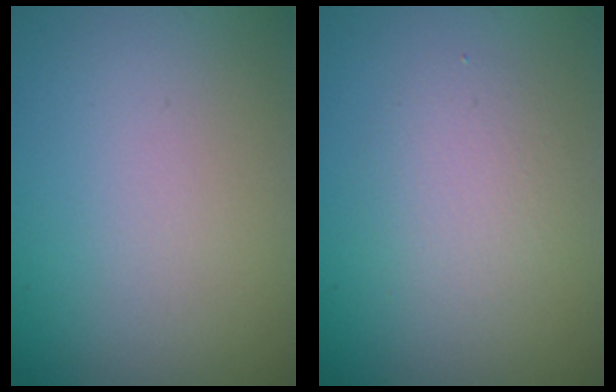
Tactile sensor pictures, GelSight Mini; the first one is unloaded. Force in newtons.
{"total": 2.4, "press": 2.4, "slide": 0.3}